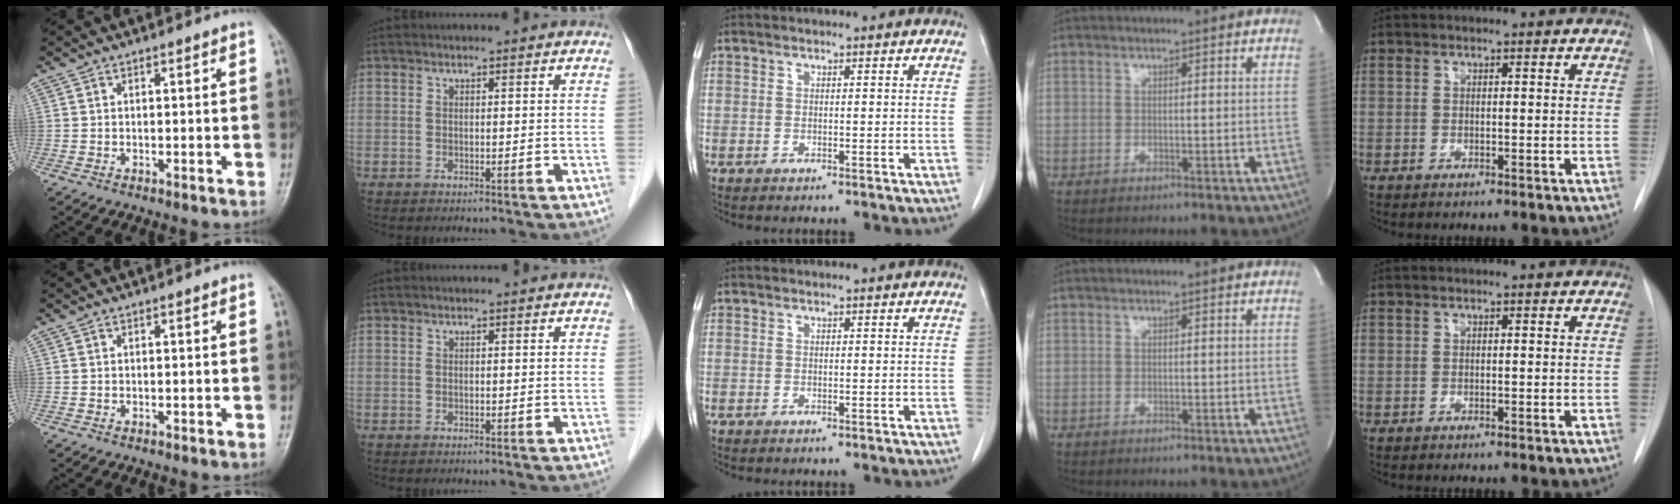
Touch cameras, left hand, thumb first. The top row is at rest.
{}